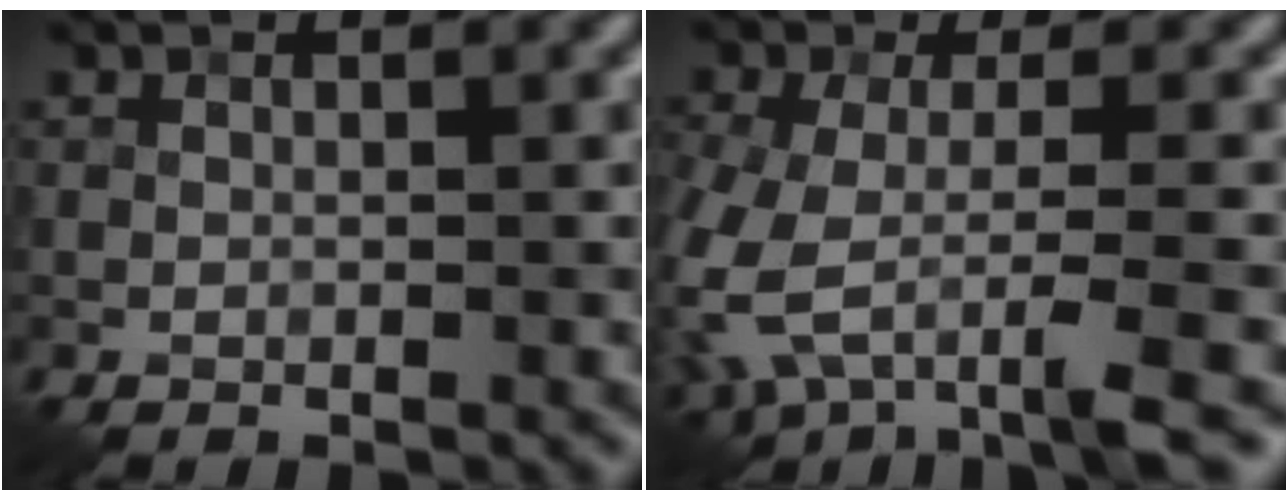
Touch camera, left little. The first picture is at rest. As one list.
[{"total": 6.2, "force": [-2.4, 2.6, 5.1], "torque": [-0.118, -0.018, -0.056]}]